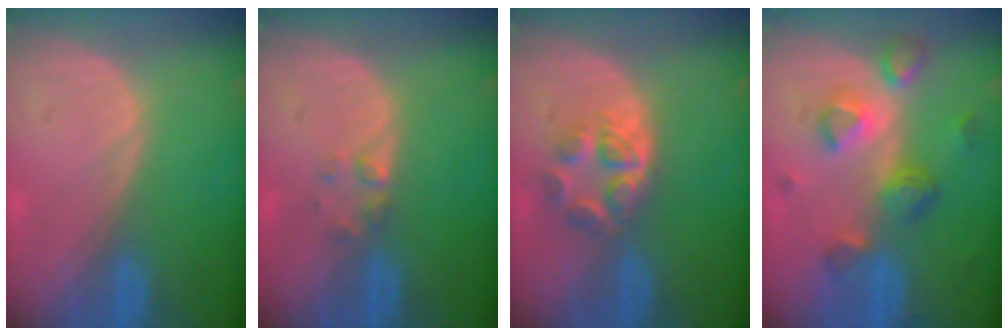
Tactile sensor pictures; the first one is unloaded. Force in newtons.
{"total": 1.7, "press": 1.7, "slide": 0.2}
{"total": 5.0, "press": 4.8, "slide": 1.4}
{"total": 7.8, "press": 7.0, "slide": 3.6}